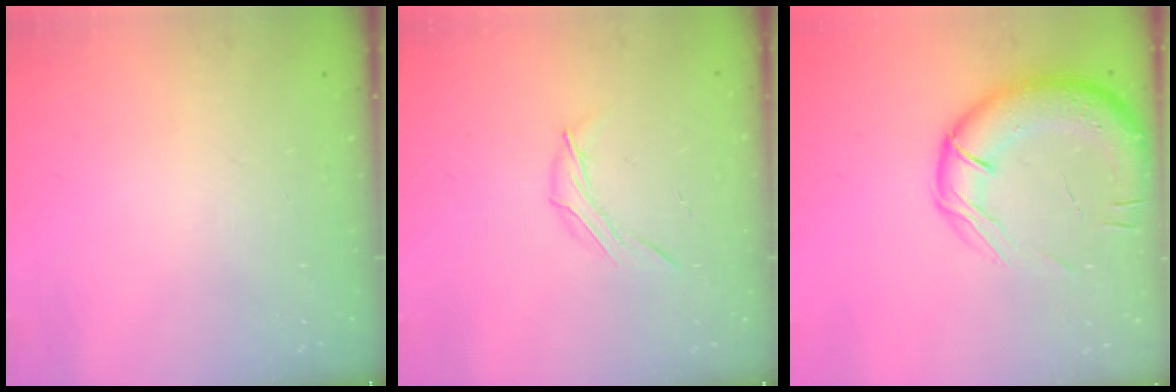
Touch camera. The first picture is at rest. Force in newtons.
{"total": 6.3, "press": 6.2, "slide": 1.0}
{"total": 17.3, "press": 16.9, "slide": 3.5}